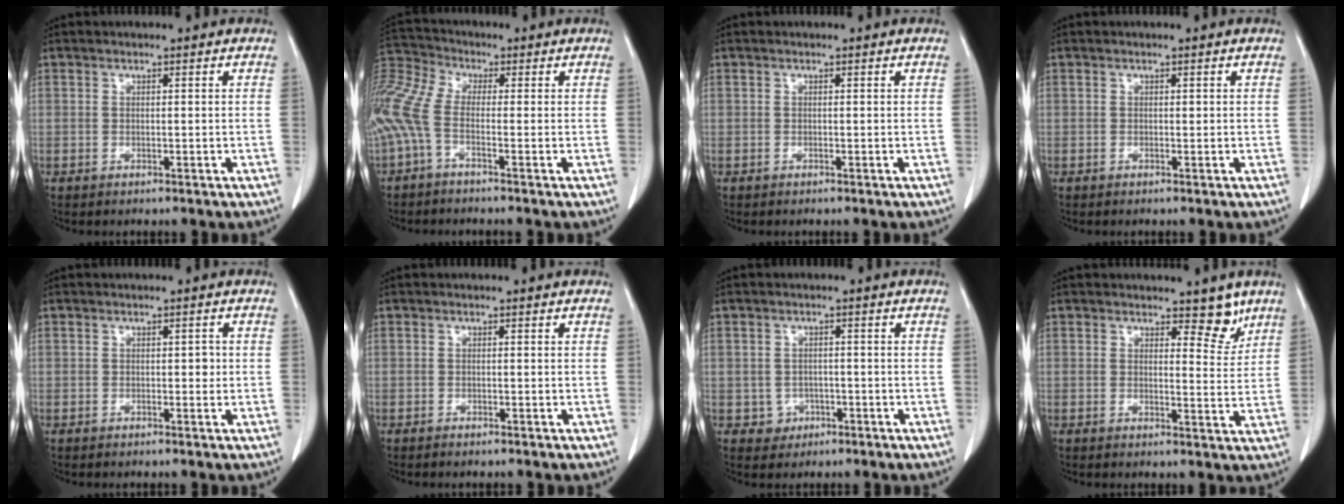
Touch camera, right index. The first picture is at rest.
{"total": 9.9, "force": [-2.6, 3.2, 9.0], "torque": [-0.237, 0.023, -0.061]}
{"total": 0.0}
{"total": 0.0}
{"total": 1.2, "force": [0.0, 0.7, 1.0], "torque": [-0.009, 0.005, -0.002]}
{"total": 0.8, "force": [-0.7, 0.0, 0.3], "torque": [-0.008, -0.002, -0.009]}
{"total": 2.8, "force": [-1.0, 2.7, 0.0], "torque": [0.010, 0.013, -0.009]}
{"total": 4.1, "force": [3.2, 1.9, 1.7], "torque": [-0.004, -0.015, 0.037]}